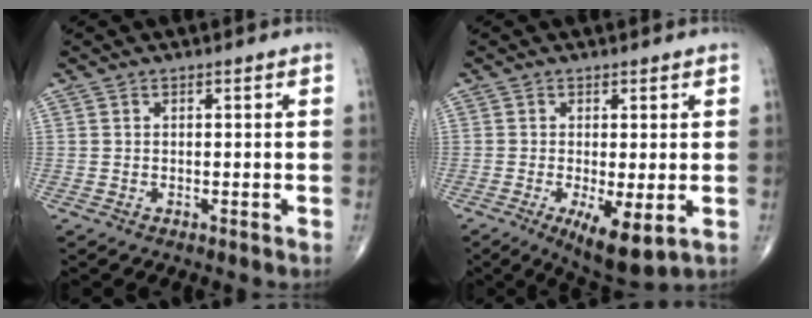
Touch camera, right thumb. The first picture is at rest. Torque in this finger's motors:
{"motor_torque": [-0.43, 0.50, -0.13, -0.15, 0.03]}